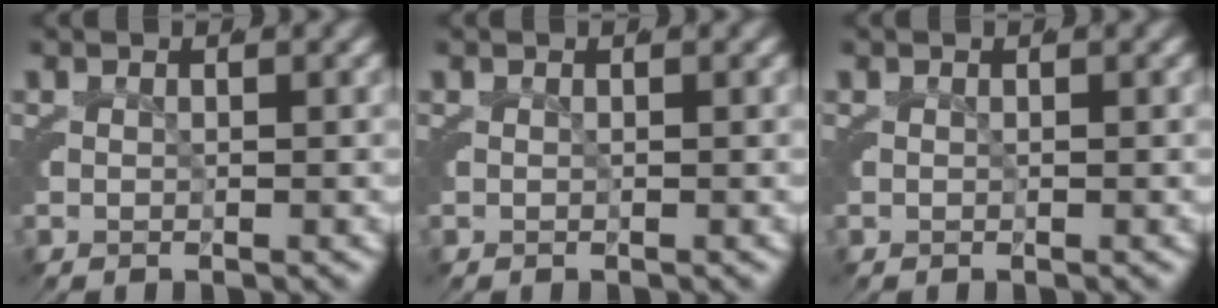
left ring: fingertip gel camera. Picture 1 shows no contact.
{"total": 0.0}
{"total": 0.0}